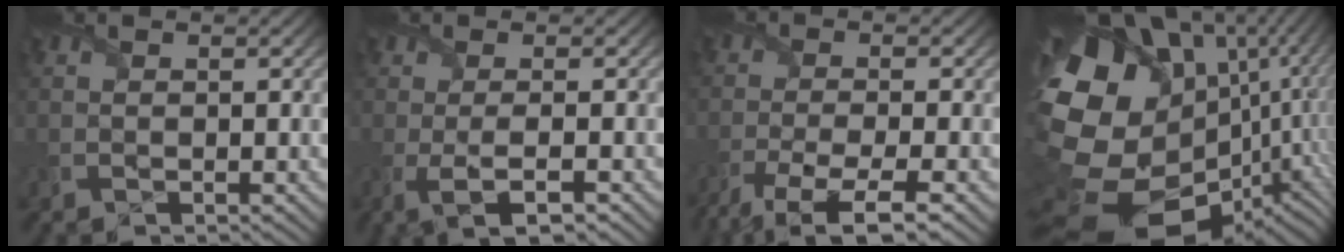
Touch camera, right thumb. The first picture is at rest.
{"total": 3.2, "force": [-1.1, 0.4, 3.0], "torque": [-0.062, -0.003, -0.024]}
{"total": 6.1, "force": [-4.3, 0.9, 4.3], "torque": [-0.087, -0.009, -0.083]}
{"total": 20.3, "force": [1.7, 14.6, 14.0], "torque": [-0.312, -0.044, 0.068]}